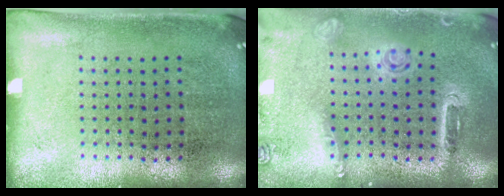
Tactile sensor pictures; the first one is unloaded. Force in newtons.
{"total": 1.6, "press": 1.5, "slide": 0.3}